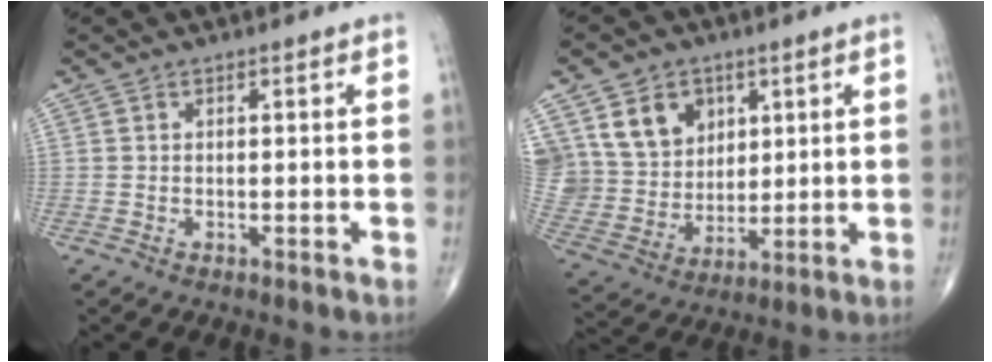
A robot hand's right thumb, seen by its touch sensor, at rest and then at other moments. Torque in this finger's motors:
{"motor_torque": [-0.08, 0.33, 0.56, 0.55, 0.06]}